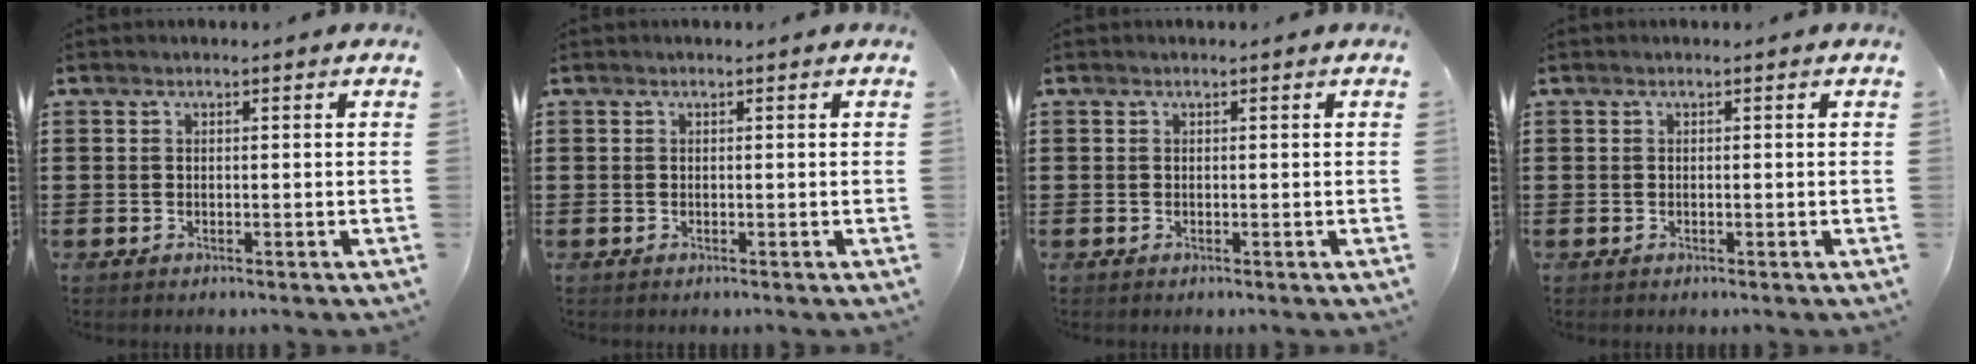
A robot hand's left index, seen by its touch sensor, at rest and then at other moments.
{"total": 0.0}
{"total": 0.0}
{"total": 0.0}